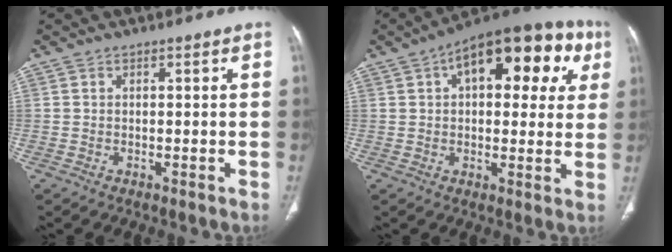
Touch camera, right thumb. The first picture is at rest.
{"total": 21.4, "force": [7.7, 10.7, 16.8], "torque": [-0.194, 0.027, 0.101]}